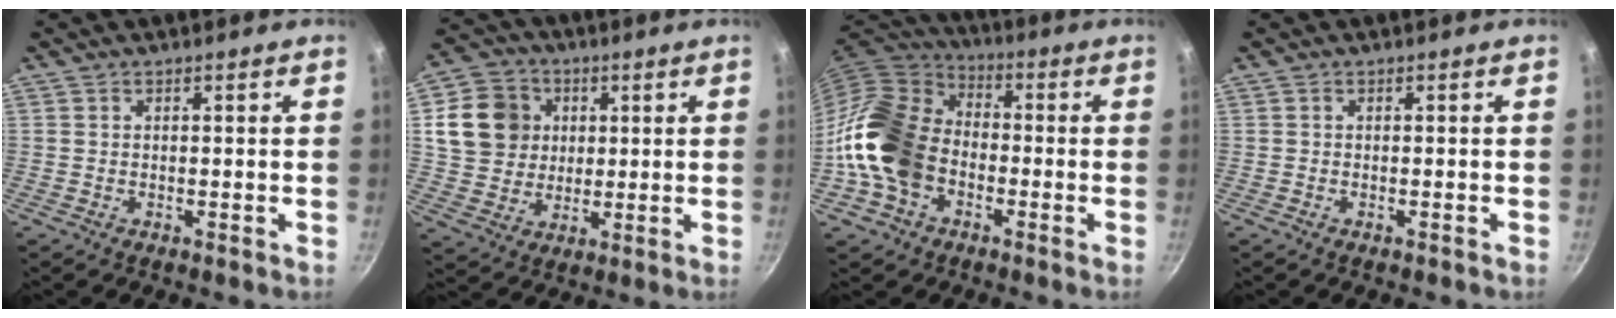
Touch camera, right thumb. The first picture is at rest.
{"total": 12.5, "force": [3.0, 11.1, 5.1], "torque": [-0.067, 0.005, 0.053]}
{"total": 17.4, "force": [-4.3, 12.9, 10.9], "torque": [-0.188, 0.048, -0.100]}
{"total": 0.0}